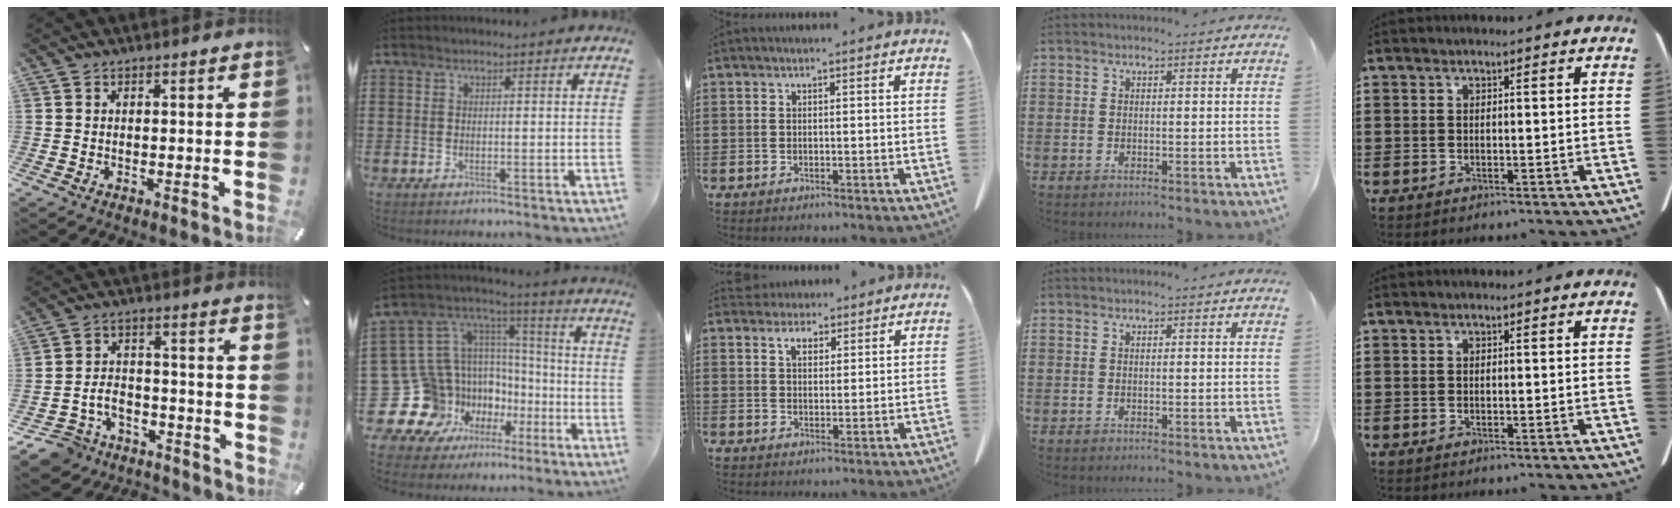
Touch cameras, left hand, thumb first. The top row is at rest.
{"thumb": {"total": 7.8, "force": [-4.6, 6.1, 1.5], "torque": [-0.039, 0.021, -0.084]}, "index": {"total": 14.8, "force": [-4.4, 13.7, 3.4], "torque": [-0.123, -0.033, -0.028]}, "middle": {"total": 3.0, "force": [2.4, 1.6, 1.0], "torque": [-0.020, 0.003, 0.044]}}